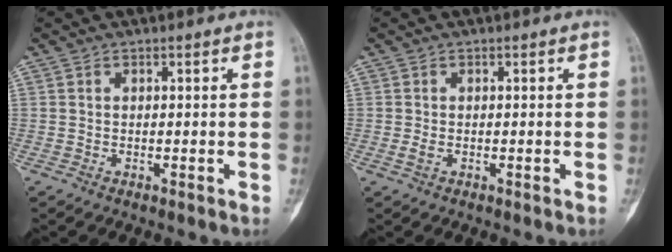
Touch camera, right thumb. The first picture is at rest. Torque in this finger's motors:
{"motor_torque": [0.92, 0.92, 0.03, -0.03, 0.00]}